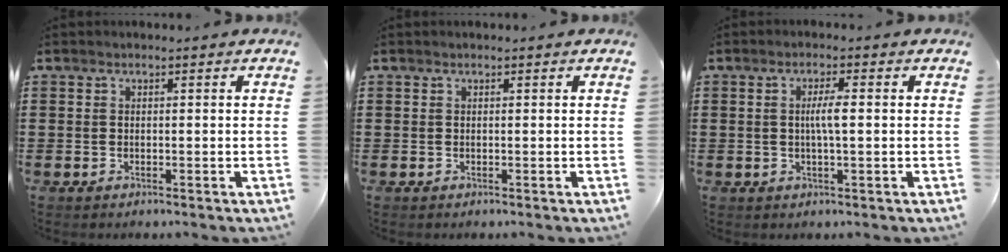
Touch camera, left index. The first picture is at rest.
{"total": 0.0}
{"total": 3.1, "force": [-0.1, 0.5, 3.0], "torque": [-0.056, -0.002, -0.004]}